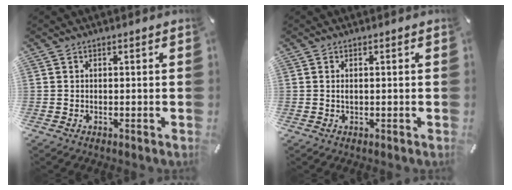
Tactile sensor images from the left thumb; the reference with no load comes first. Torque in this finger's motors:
{"motor_torque": [-0.06, 0.01, 0.14, 0.28, -0.02]}